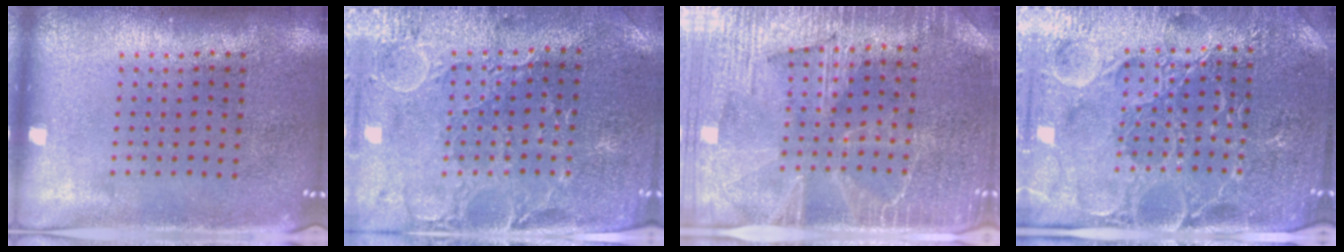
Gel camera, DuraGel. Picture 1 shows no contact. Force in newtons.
{"total": 1.1, "press": 1.0, "slide": 0.4}
{"total": 4.0, "press": 3.6, "slide": 1.6}
{"total": 4.8, "press": 4.5, "slide": 1.6}